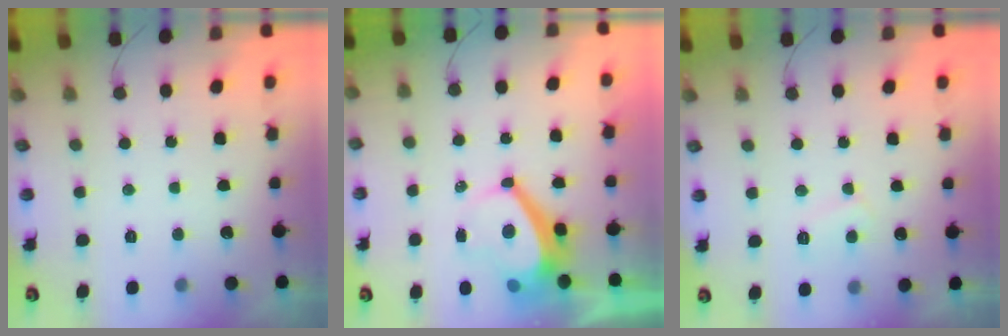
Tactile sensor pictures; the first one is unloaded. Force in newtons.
{"total": 6.3, "press": 6.3, "slide": 0.7}
{"total": 5.5, "press": 5.5, "slide": 0.4}